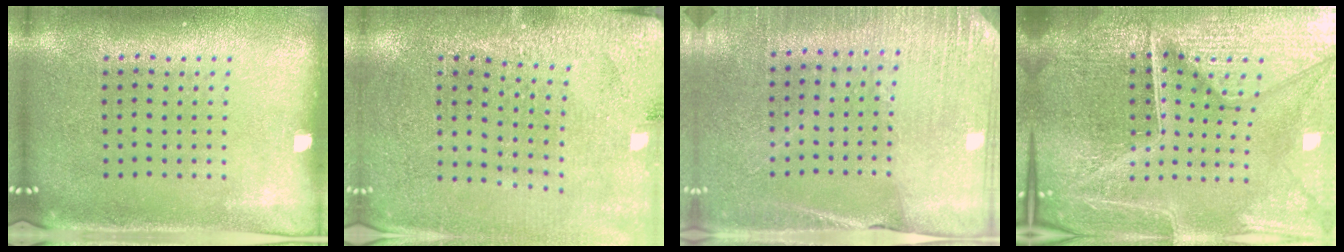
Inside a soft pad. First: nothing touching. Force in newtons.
{"total": 2.8, "press": 2.8, "slide": 0.1}
{"total": 2.7, "press": 2.6, "slide": 0.3}
{"total": 6.9, "press": 6.1, "slide": 3.2}